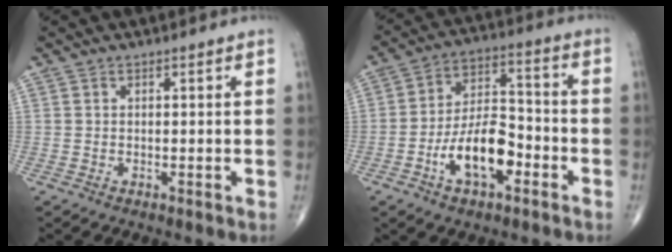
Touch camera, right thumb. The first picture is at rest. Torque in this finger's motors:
{"motor_torque": [2.13, 1.72, 1.36, -0.83, 0.13]}